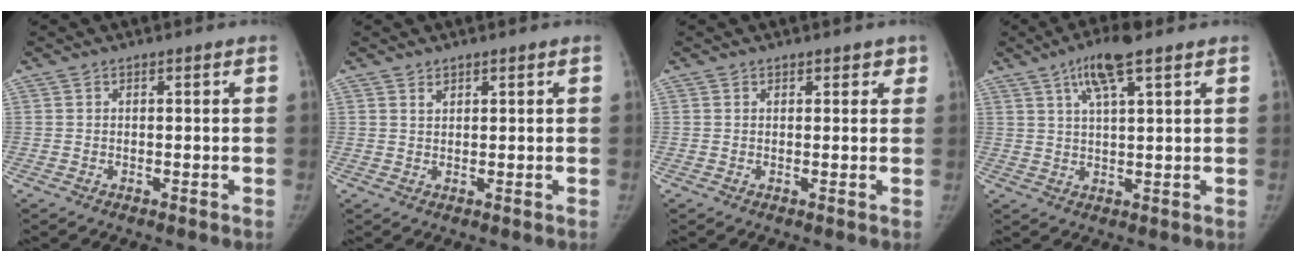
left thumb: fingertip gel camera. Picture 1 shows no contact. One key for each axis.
{"total": 1.2, "fx": 0.8, "fy": 0.7, "fz": 0.4, "tx": 0.002, "ty": -0.006, "tz": 0.015}
{"total": 1.6, "fx": 1.0, "fy": 1.1, "fz": 0.5, "tx": 0.018, "ty": -0.003, "tz": 0.006}
{"total": 8.0, "fx": 4.4, "fy": 1.6, "fz": 6.4, "tx": -0.121, "ty": -0.005, "tz": 0.083}